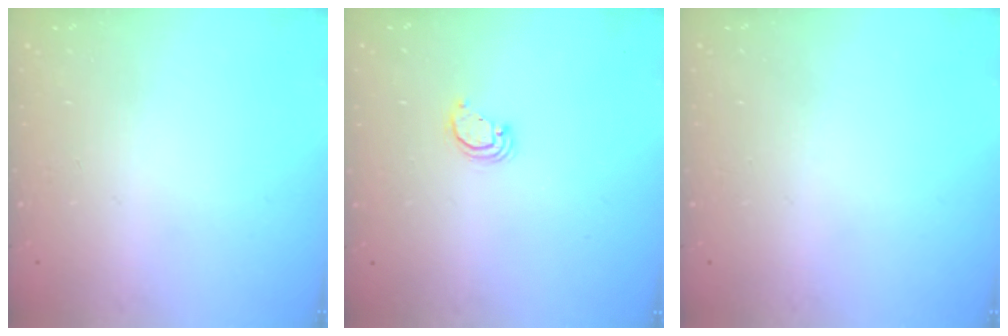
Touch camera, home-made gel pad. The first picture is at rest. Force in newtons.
{"total": 2.9, "press": 2.9, "slide": 0.1}
{"total": 0.0}